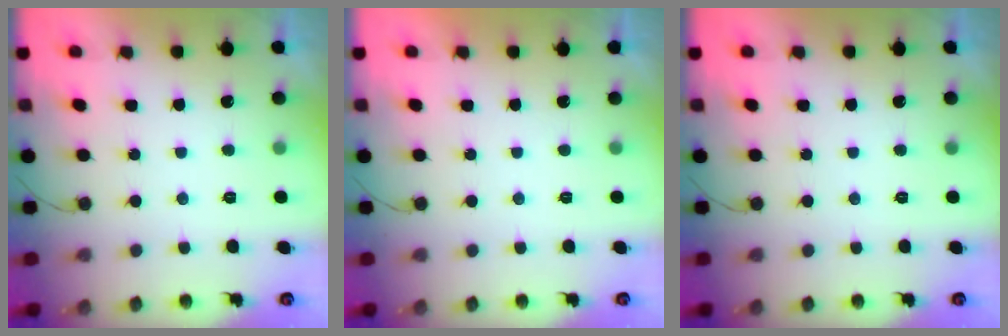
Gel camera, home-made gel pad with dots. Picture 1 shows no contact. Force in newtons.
{"total": 1.8, "press": 1.8, "slide": 0.0}
{"total": 0.0}